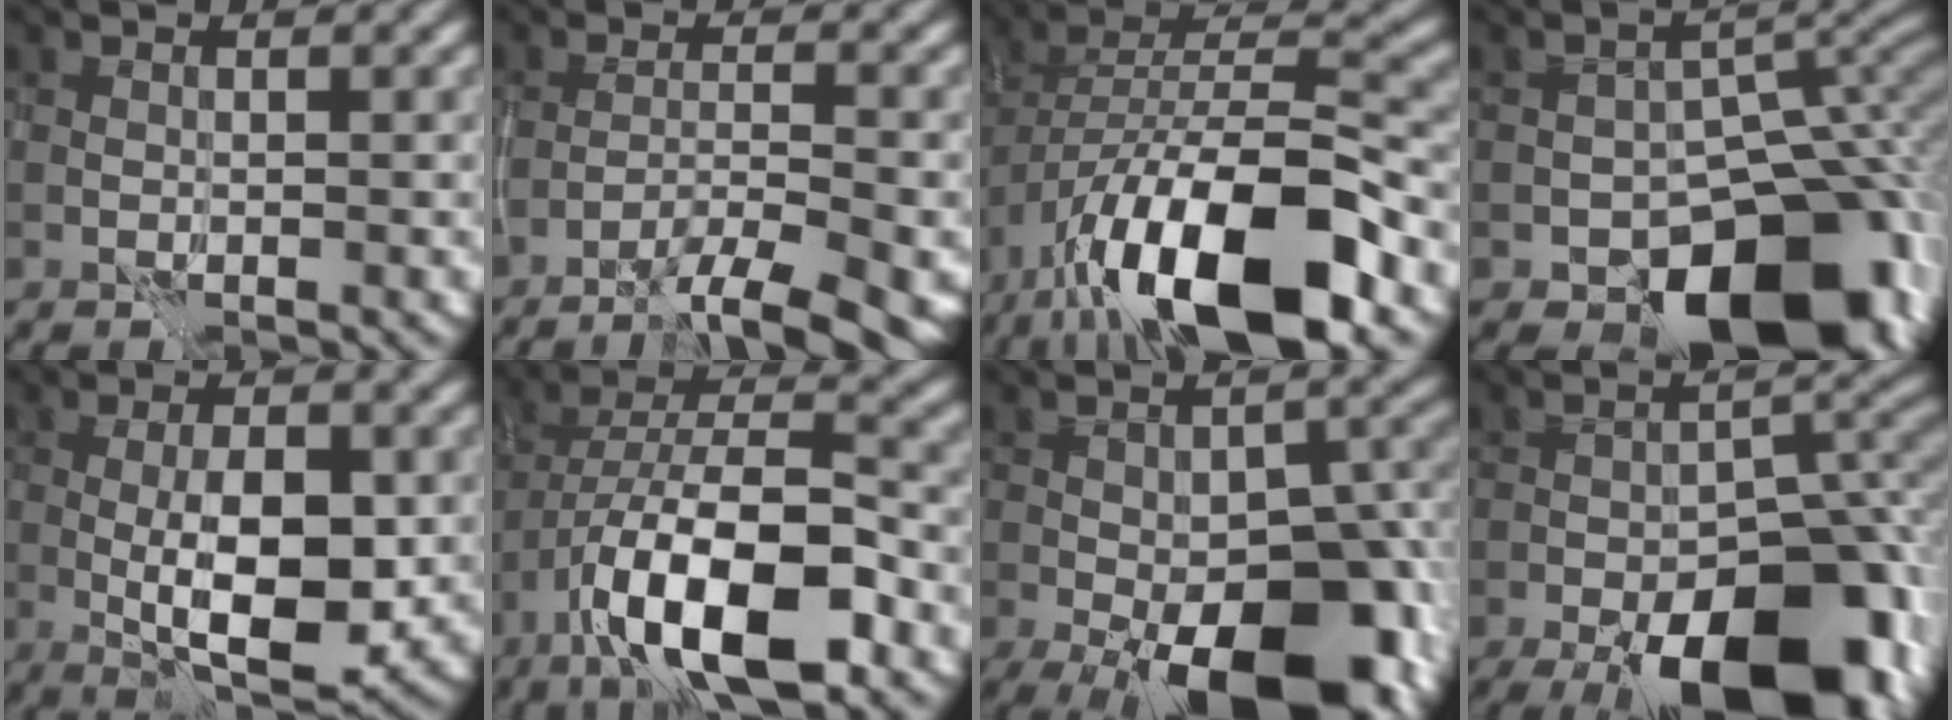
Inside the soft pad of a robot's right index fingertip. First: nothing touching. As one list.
[{"total": 6.0, "force": [-4.2, 0.8, 4.2], "torque": [-0.063, 0.000, -0.069]}, {"total": 14.6, "force": [-8.3, 5.2, 10.8], "torque": [-0.192, -0.003, -0.148]}, {"total": 12.9, "force": [-6.7, 7.7, 8.0], "torque": [-0.082, 0.000, -0.105]}, {"total": 8.2, "force": [-1.1, 3.1, 7.5], "torque": [-0.128, -0.006, -0.015]}, {"total": 11.4, "force": [-5.7, 4.1, 9.0], "torque": [-0.161, 0.004, -0.101]}, {"total": 15.1, "force": [-6.4, 7.0, 11.8], "torque": [-0.155, -0.019, -0.093]}, {"total": 15.0, "force": [-8.2, 6.2, 10.9], "torque": [-0.132, 0.004, -0.128]}]